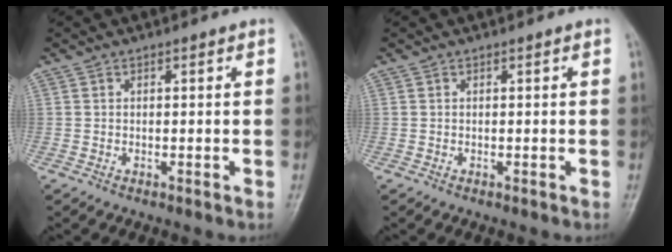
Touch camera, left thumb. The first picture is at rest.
{"total": 0.0}